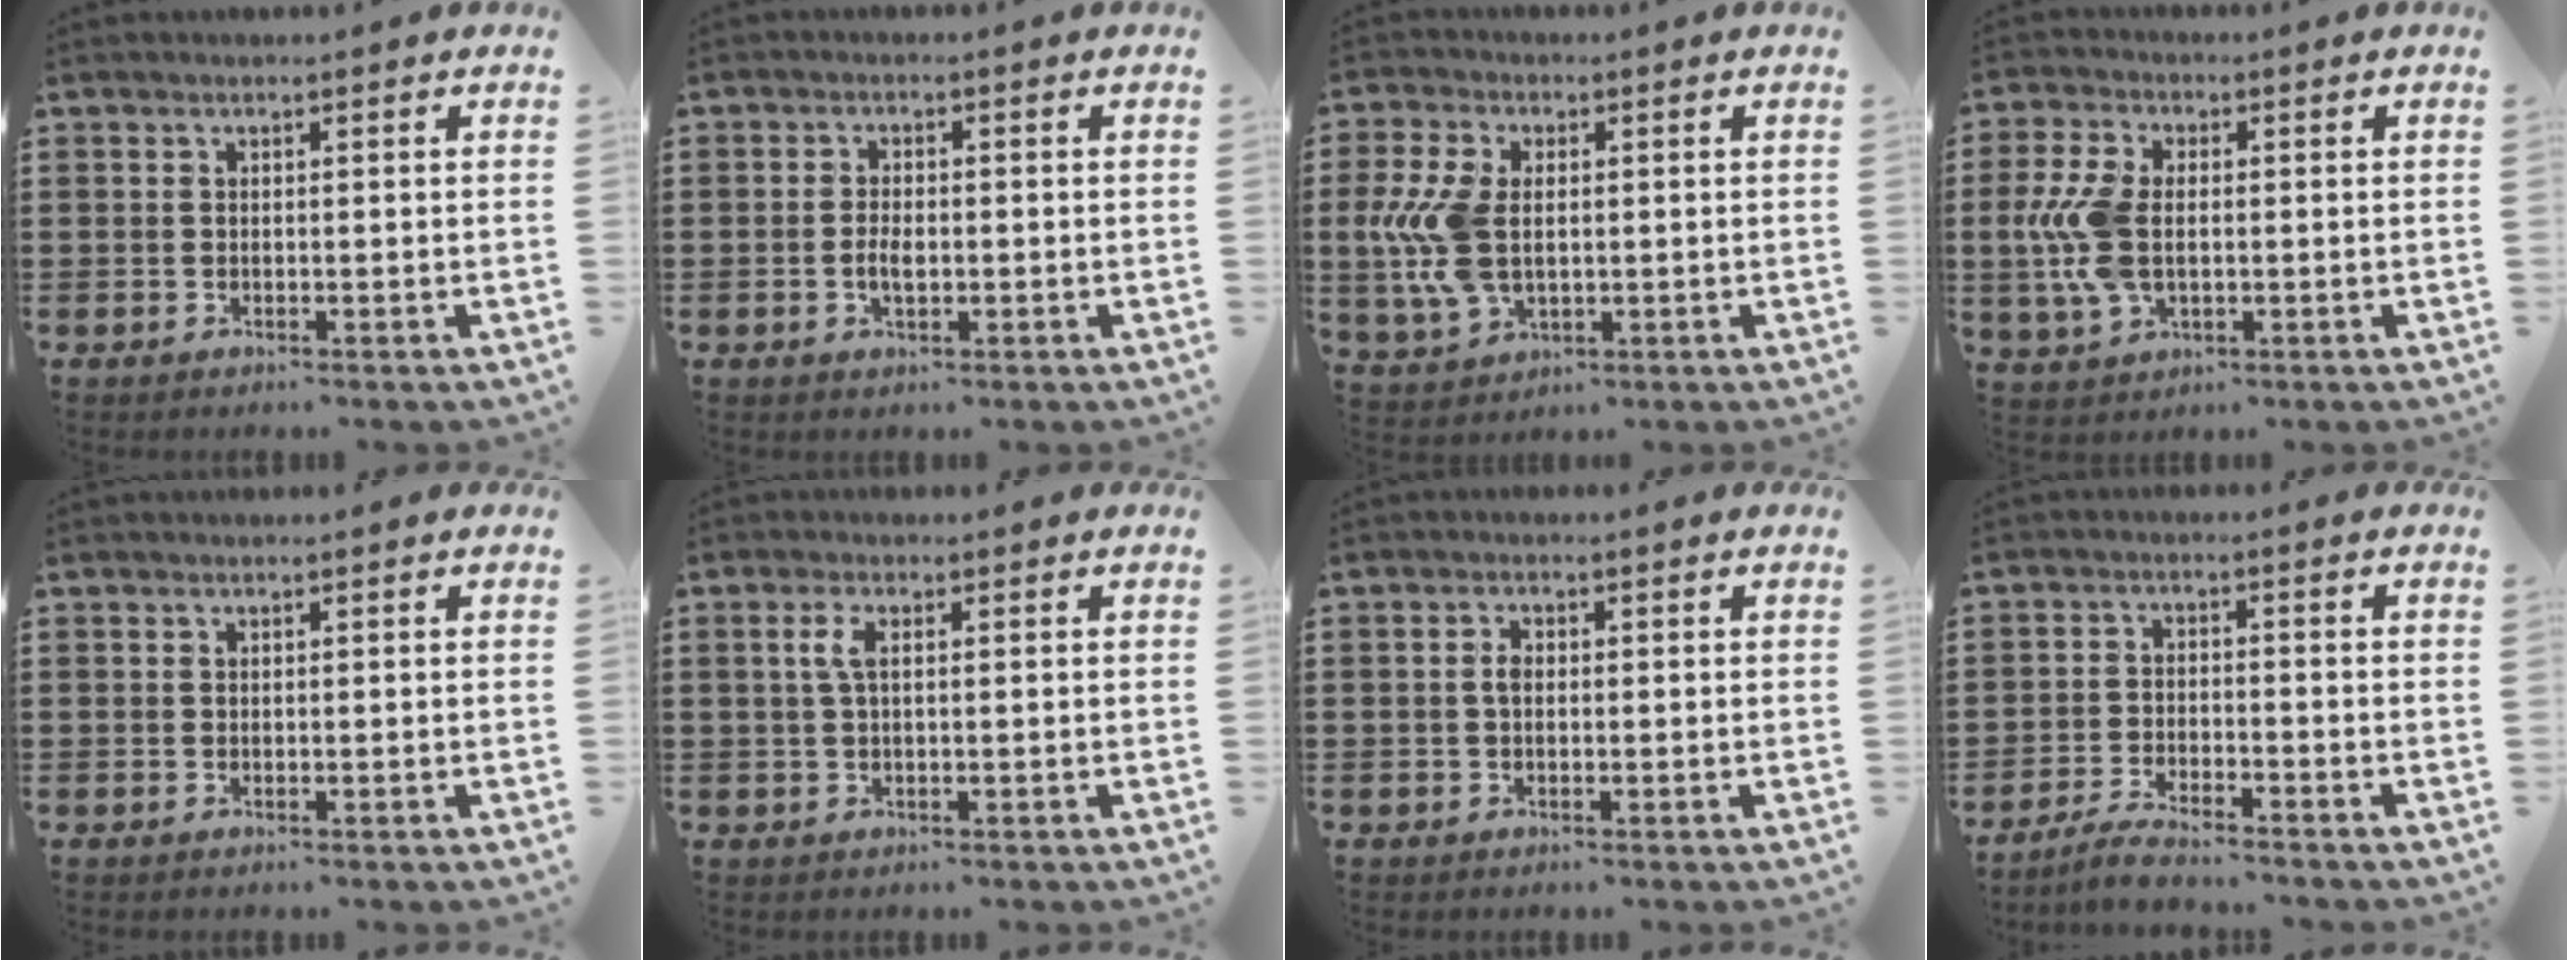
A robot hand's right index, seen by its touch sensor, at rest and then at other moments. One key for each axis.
{"total": 2.8, "fx": -0.5, "fy": 1.3, "fz": 2.4, "tx": -0.053, "ty": 0.000, "tz": -0.012}
{"total": 9.5, "fx": 0.2, "fy": 5.9, "fz": 7.5, "tx": -0.189, "ty": 0.001, "tz": -0.002}
{"total": 9.0, "fx": -0.2, "fy": 5.2, "fz": 7.3, "tx": -0.191, "ty": -0.002, "tz": -0.014}
{"total": 0.0}
{"total": 2.6, "fx": 0.4, "fy": 0.9, "fz": 2.4, "tx": -0.057, "ty": 0.003, "tz": 0.003}
{"total": 1.7, "fx": 0.0, "fy": 0.9, "fz": 1.4, "tx": -0.029, "ty": 0.004, "tz": -0.001}
{"total": 3.2, "fx": -3.1, "fy": 0.1, "fz": 0.8, "tx": -0.025, "ty": 0.005, "tz": -0.065}